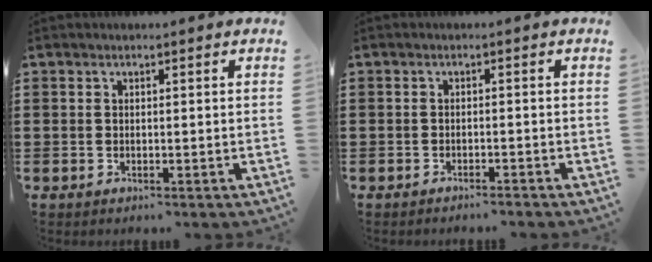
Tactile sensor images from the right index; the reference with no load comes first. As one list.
[{"total": 1.1, "force": [-1.1, -0.1, 0.1], "torque": [-0.005, 0.003, -0.022]}]